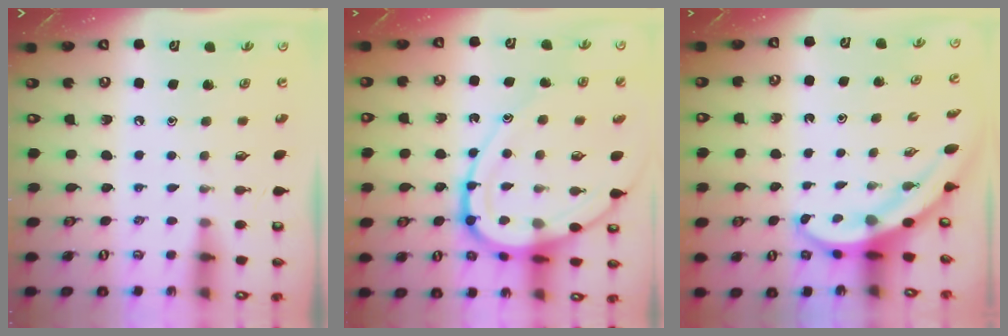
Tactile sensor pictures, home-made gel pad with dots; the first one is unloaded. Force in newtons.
{"total": 15.9, "press": 15.9, "slide": 1.5}
{"total": 3.8, "press": 3.7, "slide": 0.3}